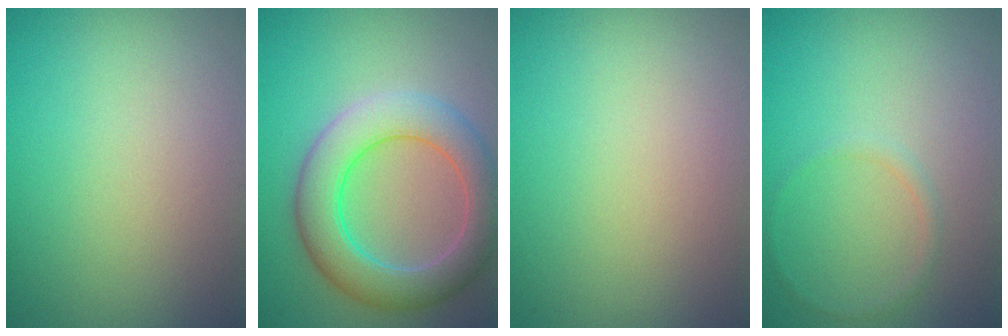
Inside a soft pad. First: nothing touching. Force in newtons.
{"total": 6.5, "press": 6.5, "slide": 0.6}
{"total": 0.0}
{"total": 0.8, "press": 0.8, "slide": 0.1}